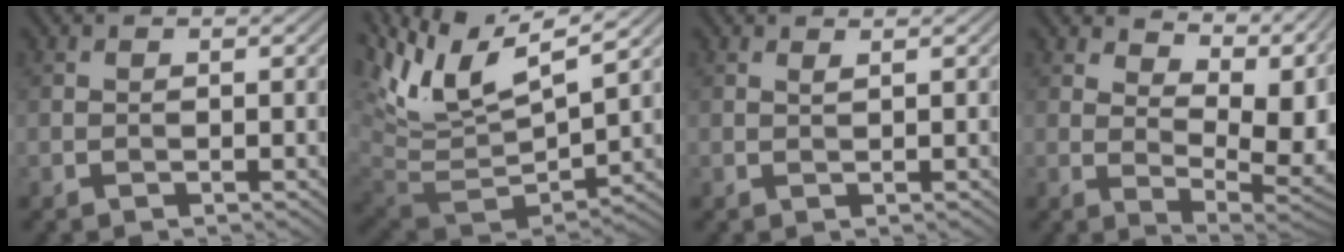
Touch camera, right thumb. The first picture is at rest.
{"total": 13.7, "force": [6.7, 5.0, 10.8], "torque": [-0.243, 0.012, 0.128]}
{"total": 0.6, "force": [0.5, -0.1, 0.3], "torque": [-0.007, 0.001, 0.010]}
{"total": 11.9, "force": [5.9, 5.5, 8.7], "torque": [-0.141, 0.003, 0.098]}